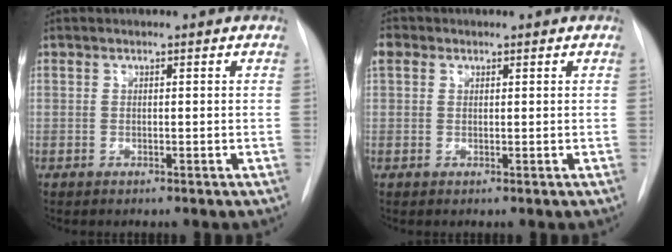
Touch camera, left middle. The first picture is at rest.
{"total": 2.5, "force": [1.3, 2.0, 0.7], "torque": [-0.017, 0.018, 0.026]}